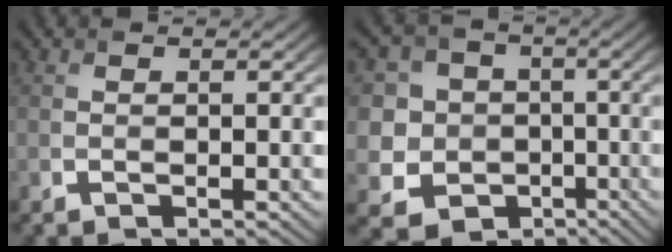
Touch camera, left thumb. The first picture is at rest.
{"total": 10.7, "force": [-0.8, 10.2, 3.2], "torque": [-0.126, 0.004, -0.038]}